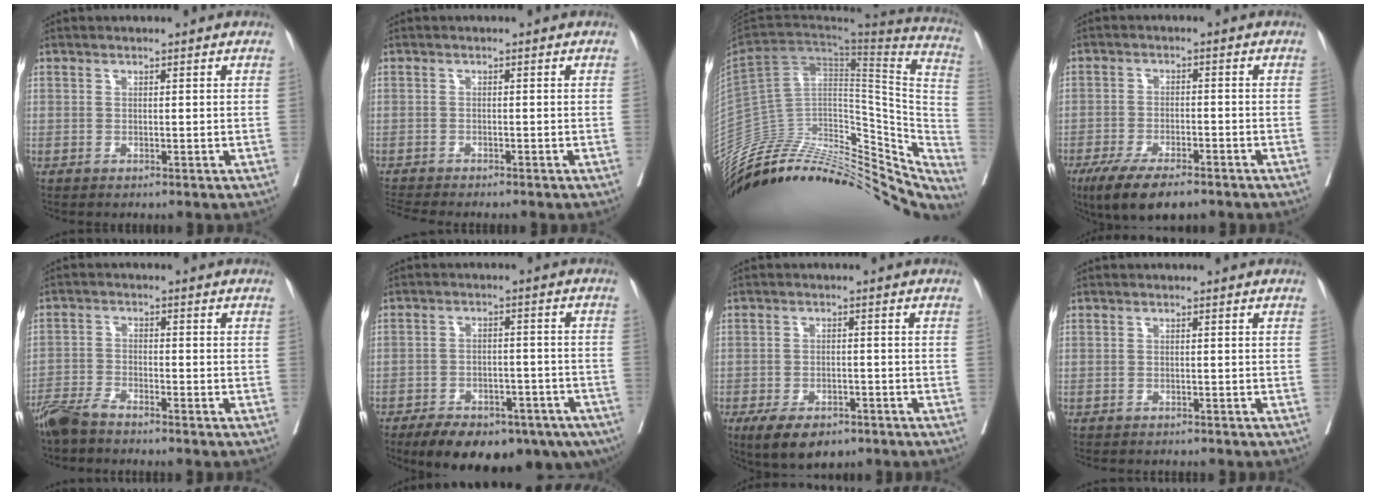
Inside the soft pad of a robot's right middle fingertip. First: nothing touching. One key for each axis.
{"total": 5.4, "fx": -5.0, "fy": 0.2, "fz": 2.0, "tx": -0.028, "ty": -0.010, "tz": -0.081}
{"total": 40.3, "fx": -32.7, "fy": 16.1, "fz": 17.2, "tx": -0.248, "ty": -0.008, "tz": -0.448}
{"total": 9.1, "fx": -6.6, "fy": 2.5, "fz": 5.7, "tx": -0.095, "ty": -0.015, "tz": -0.110}
{"total": 5.2, "fx": -4.6, "fy": 0.6, "fz": 2.3, "tx": -0.042, "ty": -0.014, "tz": -0.092}
{"total": 19.2, "fx": -13.2, "fy": 8.2, "fz": 11.3, "tx": -0.154, "ty": 0.001, "tz": -0.178}
{"total": 7.7, "fx": -5.3, "fy": 3.4, "fz": 4.3, "tx": -0.070, "ty": -0.004, "tz": -0.085}
{"total": 4.4, "fx": -4.0, "fy": 1.0, "fz": 1.3, "tx": -0.012, "ty": -0.004, "tz": -0.054}